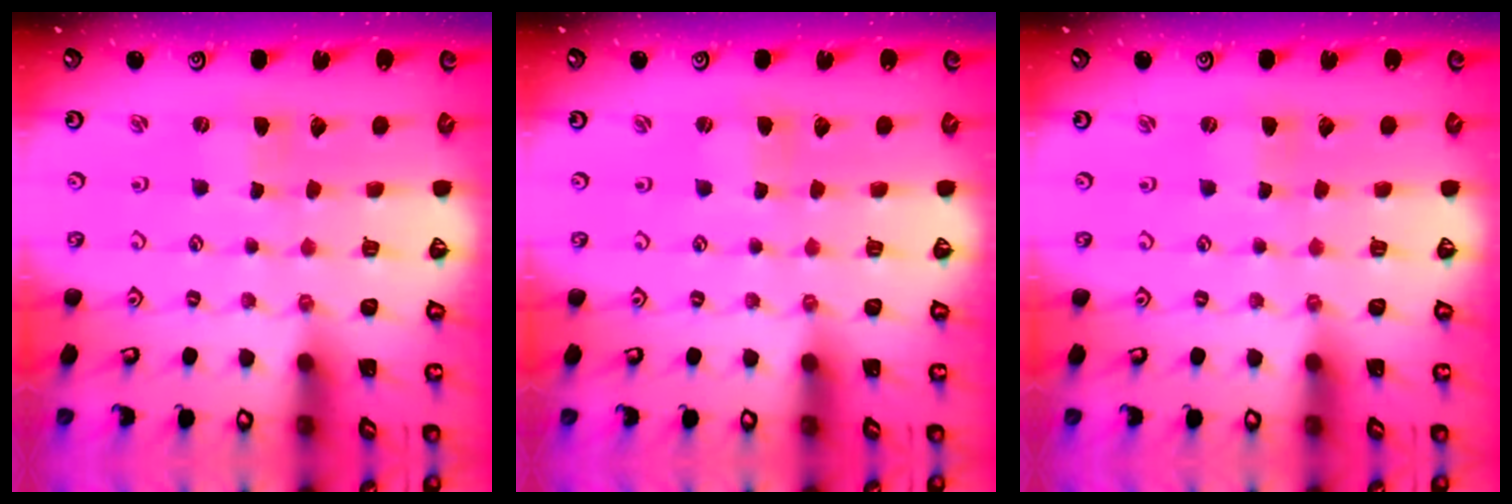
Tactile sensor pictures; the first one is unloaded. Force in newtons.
{"total": 0.0}
{"total": 0.9, "press": 0.9, "slide": 0.1}